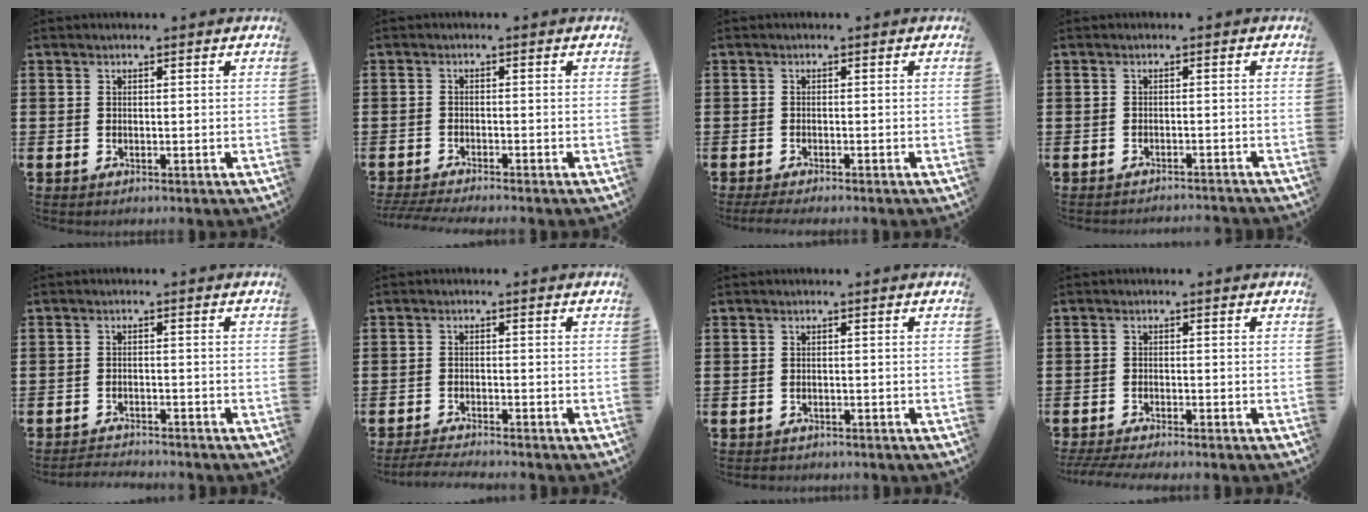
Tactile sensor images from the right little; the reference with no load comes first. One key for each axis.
{"total": 1.2, "fx": -1.1, "fy": -0.1, "fz": 0.5, "tx": -0.006, "ty": 0.005, "tz": -0.021}
{"total": 1.1, "fx": -0.8, "fy": 0.1, "fz": 0.8, "tx": -0.012, "ty": -0.002, "tz": -0.016}
{"total": 0.7, "fx": -0.6, "fy": -0.2, "fz": -0.2, "tx": 0.001, "ty": 0.005, "tz": -0.013}
{"total": 1.9, "fx": -1.9, "fy": -0.1, "fz": 0.0, "tx": -0.004, "ty": 0.002, "tz": -0.042}
{"total": 2.1, "fx": -2.0, "fy": -0.2, "fz": 0.5, "tx": -0.007, "ty": 0.003, "tz": -0.040}
{"total": 0.7, "fx": -0.6, "fy": 0.1, "fz": -0.1, "tx": -0.001, "ty": -0.001, "tz": -0.014}
{"total": 1.3, "fx": -1.2, "fy": 0.0, "fz": 0.6, "tx": -0.009, "ty": 0.004, "tz": -0.022}